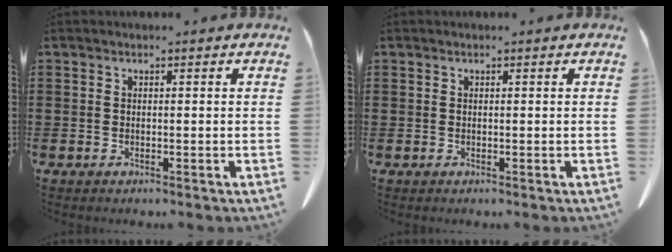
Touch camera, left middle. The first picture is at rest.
{"total": 0.0}